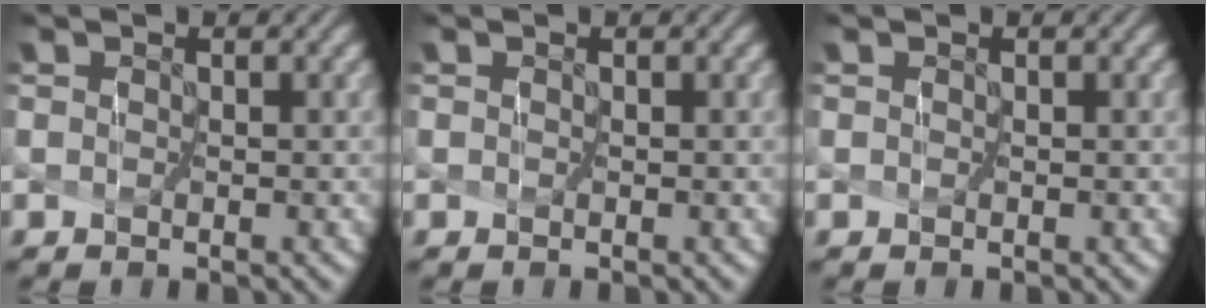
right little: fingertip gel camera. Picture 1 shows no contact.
{"total": 0.0}
{"total": 0.0}